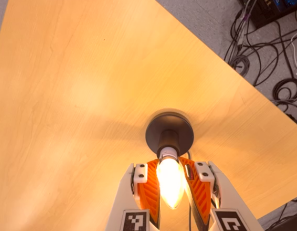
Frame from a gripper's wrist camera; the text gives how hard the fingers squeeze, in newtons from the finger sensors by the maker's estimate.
{"total": 25.2, "left": 24.7, "right": 25.7}